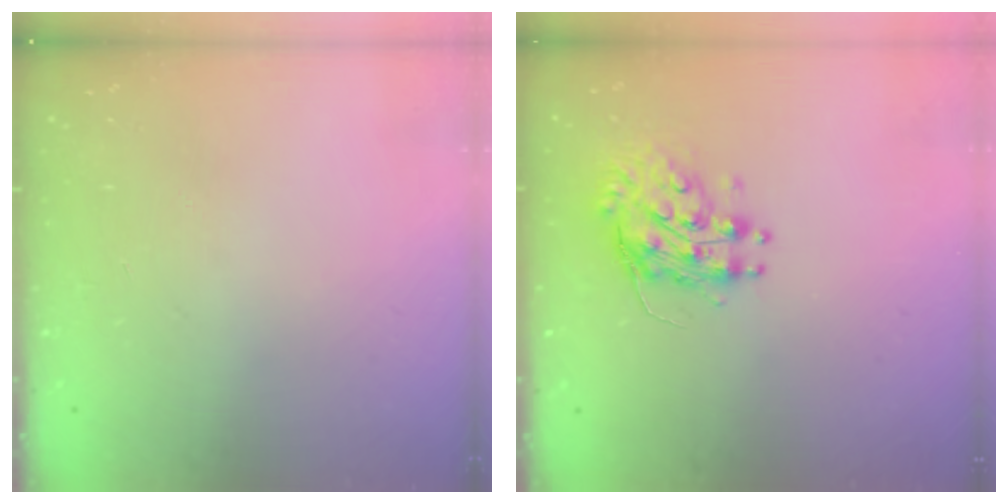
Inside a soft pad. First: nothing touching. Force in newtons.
{"total": 9.0, "press": 9.0, "slide": 0.3}